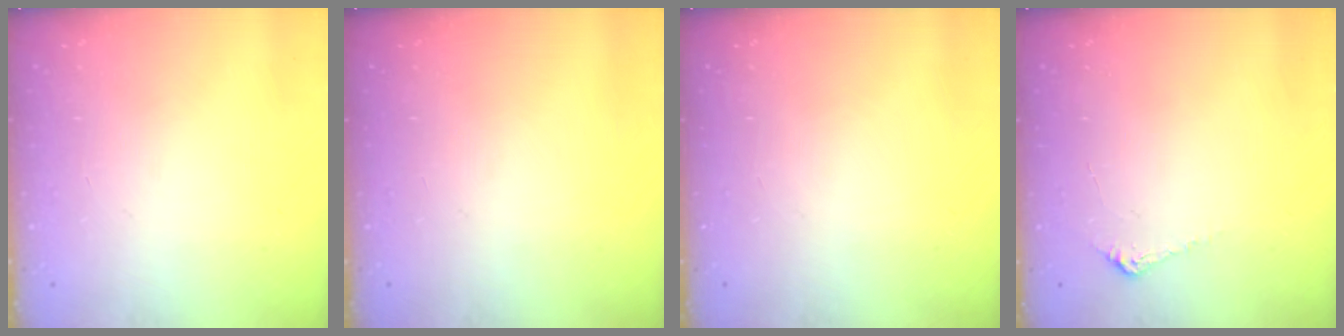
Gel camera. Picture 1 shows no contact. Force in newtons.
{"total": 0.0}
{"total": 0.0}
{"total": 4.8, "press": 4.8, "slide": 0.4}